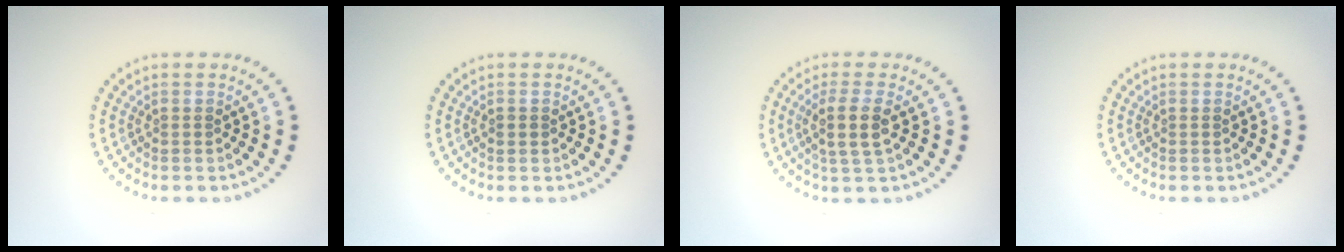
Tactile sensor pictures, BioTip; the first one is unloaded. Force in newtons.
{"total": 0.8, "press": 0.8, "slide": 0.2}
{"total": 2.8, "press": 2.6, "slide": 1.2}
{"total": 0.0}